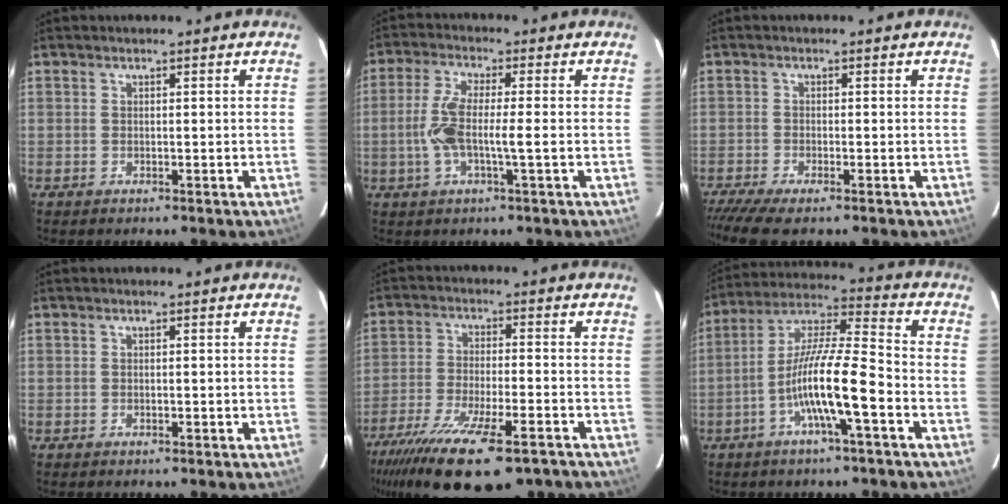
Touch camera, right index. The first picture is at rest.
{"total": 6.8, "force": [-0.9, 0.6, 6.7], "torque": [-0.145, 0.005, -0.022]}
{"total": 6.2, "force": [-4.8, 0.8, 3.8], "torque": [-0.059, -0.010, -0.081]}
{"total": 0.0}
{"total": 18.7, "force": [-13.4, 3.6, 12.5], "torque": [-0.201, -0.042, -0.216]}
{"total": 12.9, "force": [-4.5, 0.8, 12.0], "torque": [-0.229, 0.009, -0.085]}